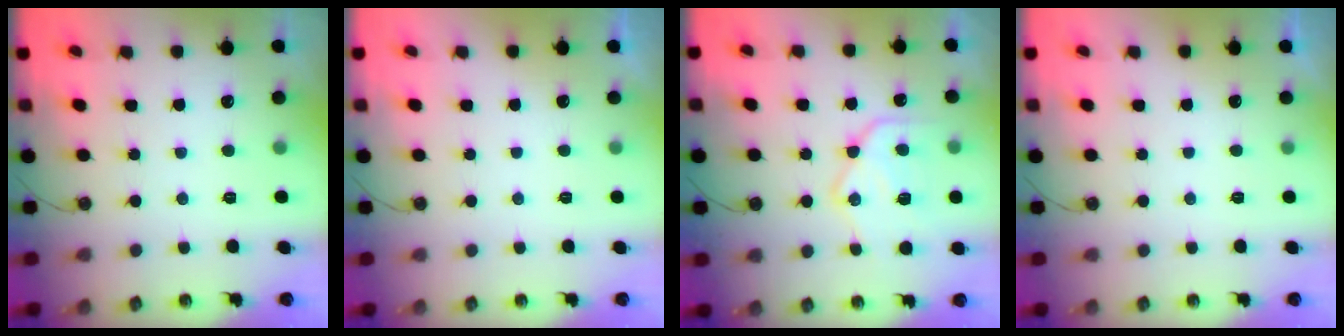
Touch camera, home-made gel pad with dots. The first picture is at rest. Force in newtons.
{"total": 0.0}
{"total": 16.7, "press": 16.6, "slide": 1.3}
{"total": 0.0}